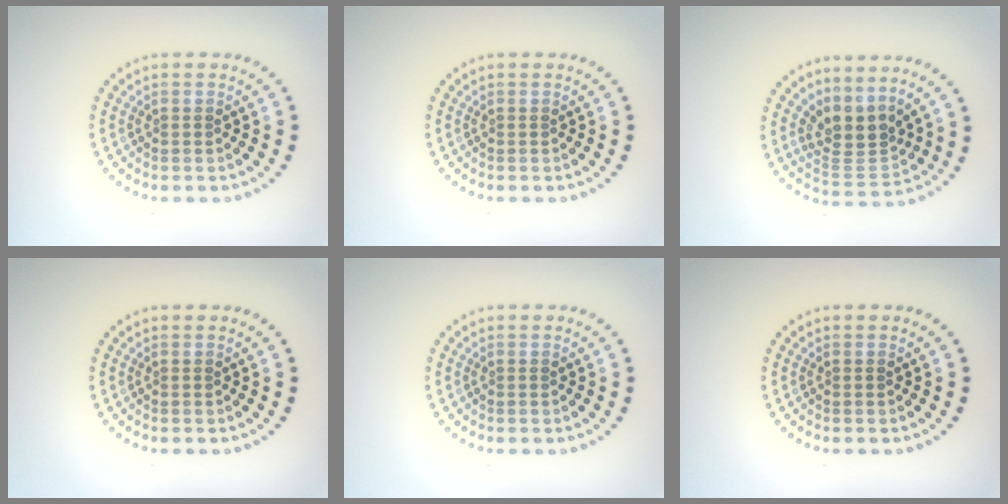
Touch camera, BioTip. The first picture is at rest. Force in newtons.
{"total": 0.0}
{"total": 3.3, "press": 2.5, "slide": 2.2}
{"total": 0.0}
{"total": 0.0}
{"total": 0.0}